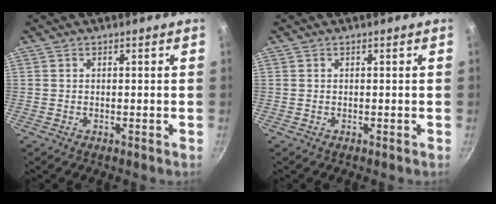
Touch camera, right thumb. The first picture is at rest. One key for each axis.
{"total": 0.0}